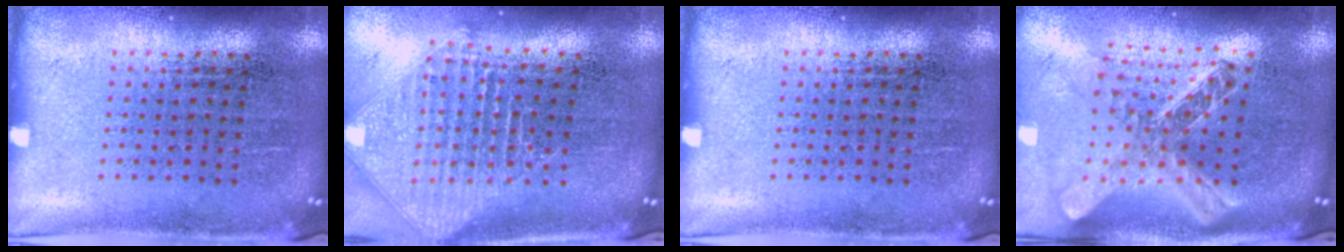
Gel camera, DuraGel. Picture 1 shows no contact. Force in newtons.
{"total": 2.5, "press": 1.9, "slide": 1.6}
{"total": 0.0}
{"total": 2.6, "press": 1.9, "slide": 1.7}